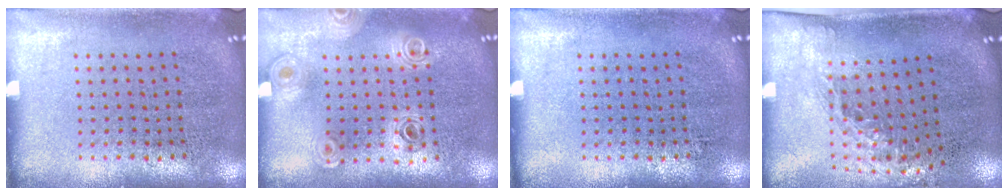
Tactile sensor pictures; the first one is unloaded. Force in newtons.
{"total": 0.9, "press": 0.9, "slide": 0.2}
{"total": 0.0}
{"total": 1.5, "press": 1.1, "slide": 1.0}